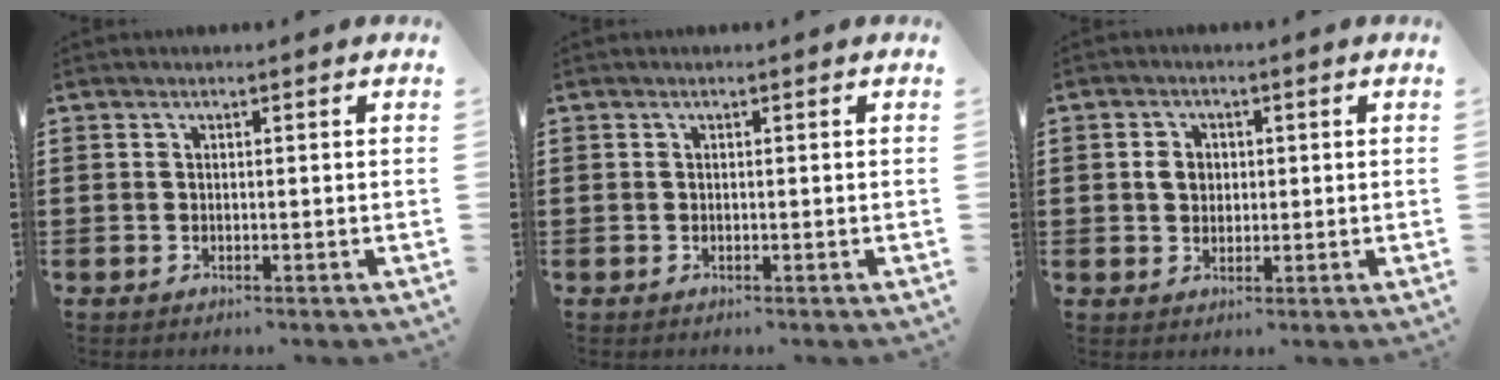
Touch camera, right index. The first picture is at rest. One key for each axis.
{"total": 0.0}
{"total": 2.6, "fx": 0.1, "fy": 2.2, "fz": 1.4, "tx": -0.033, "ty": 0.010, "tz": 0.000}